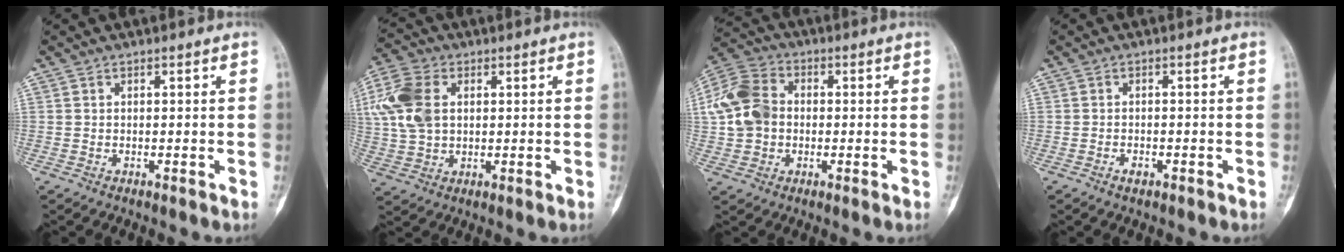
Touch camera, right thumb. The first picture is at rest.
{"total": 12.5, "force": [2.8, 8.9, 8.3], "torque": [-0.193, 0.009, 0.054]}
{"total": 11.3, "force": [0.2, 9.3, 6.5], "torque": [-0.119, 0.027, -0.006]}
{"total": 1.4, "force": [-0.9, 0.7, 0.8], "torque": [-0.010, 0.004, -0.016]}